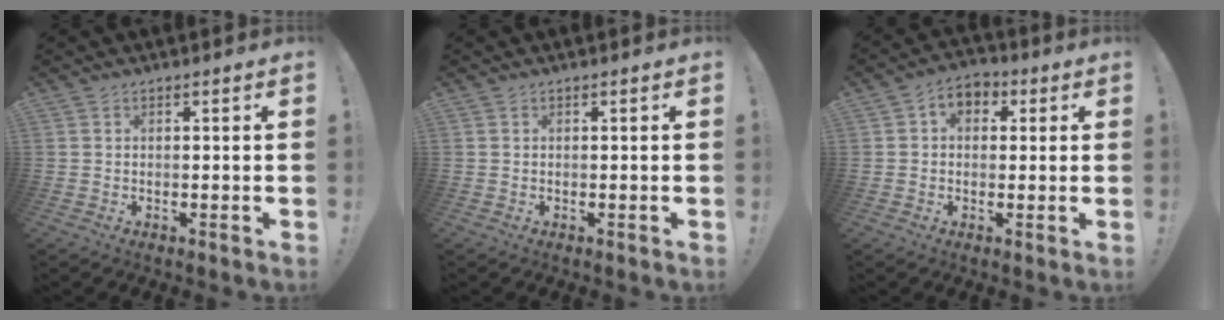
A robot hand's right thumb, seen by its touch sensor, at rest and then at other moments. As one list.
[{"total": 0.0}, {"total": 5.8, "force": [1.1, 4.7, 3.1], "torque": [-0.041, 0.004, 0.023]}]